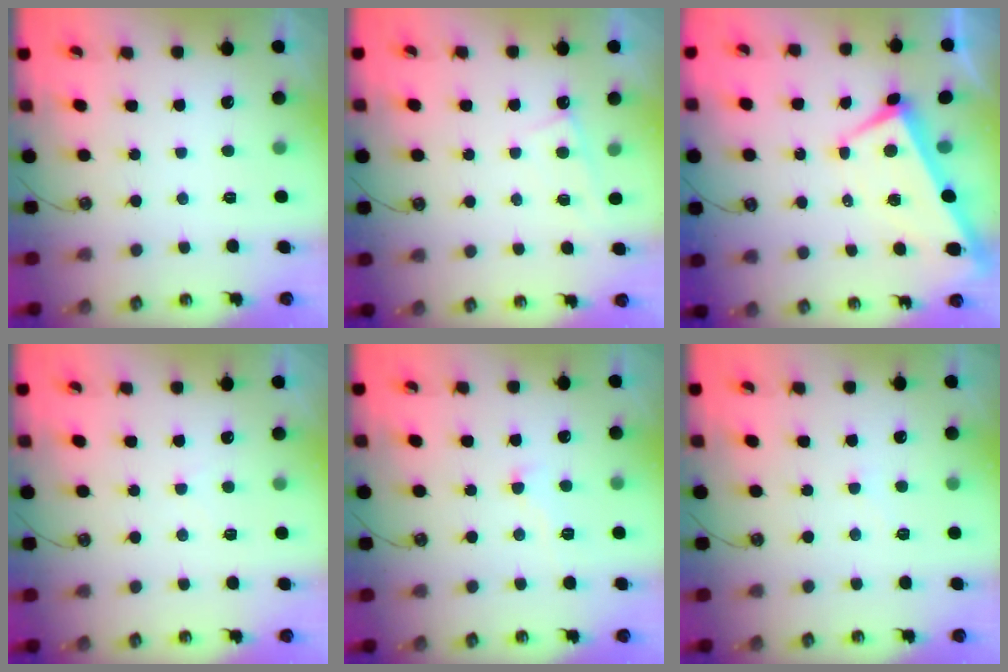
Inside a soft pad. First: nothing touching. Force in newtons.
{"total": 2.2, "press": 2.2, "slide": 0.2}
{"total": 0.9, "press": 0.4, "slide": 0.8}
{"total": 0.7, "press": 0.6, "slide": 0.3}
{"total": 1.7, "press": 1.4, "slide": 0.8}
{"total": 3.9, "press": 3.8, "slide": 0.5}